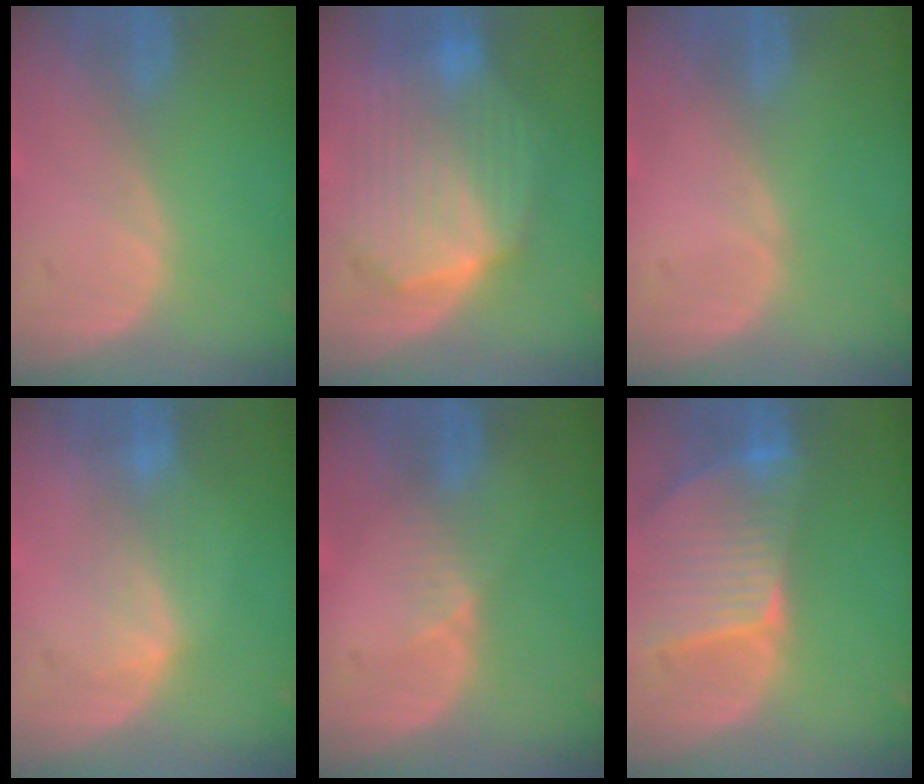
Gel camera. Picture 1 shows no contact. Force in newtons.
{"total": 10.7, "press": 10.7, "slide": 0.7}
{"total": 0.0}
{"total": 3.2, "press": 3.2, "slide": 0.4}
{"total": 2.3, "press": 1.8, "slide": 1.4}
{"total": 9.5, "press": 8.4, "slide": 4.5}